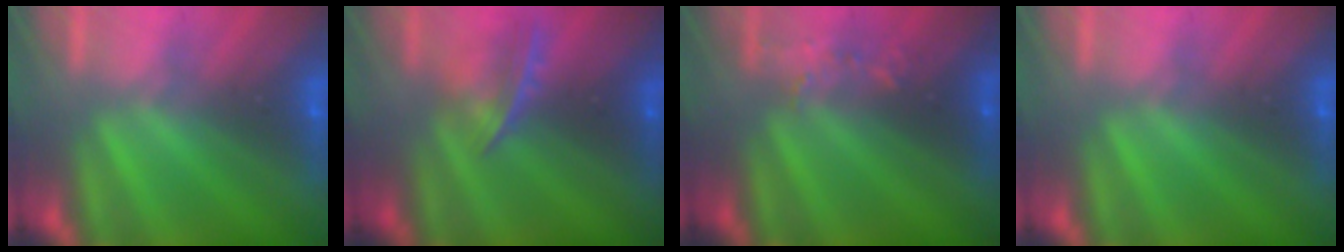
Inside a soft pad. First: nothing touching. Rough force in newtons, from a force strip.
{"total": 4.6}
{"total": 2.6}
{"total": 0.0}